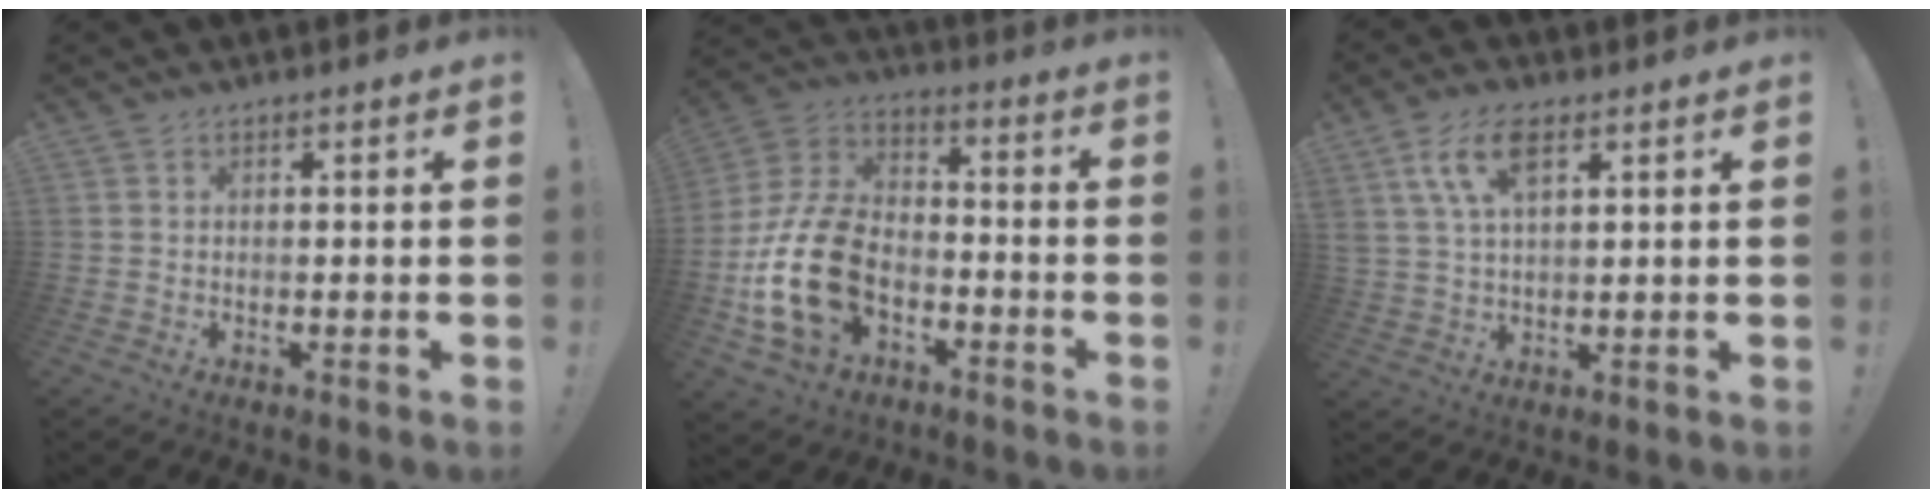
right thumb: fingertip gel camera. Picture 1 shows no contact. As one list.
[{"total": 20.2, "force": [-6.2, 13.3, 14.0], "torque": [-0.275, 0.043, -0.094]}, {"total": 9.3, "force": [4.5, 4.1, 7.0], "torque": [-0.146, -0.001, 0.086]}]